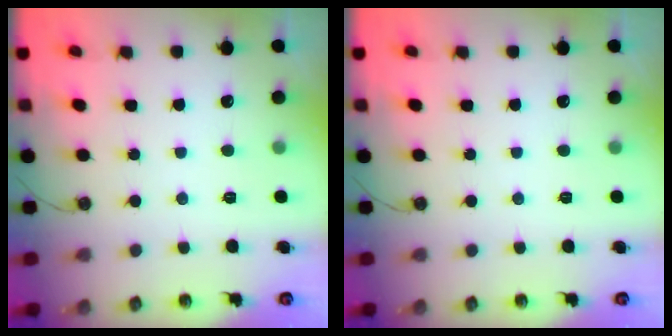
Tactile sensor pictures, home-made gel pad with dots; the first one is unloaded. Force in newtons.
{"total": 0.0}